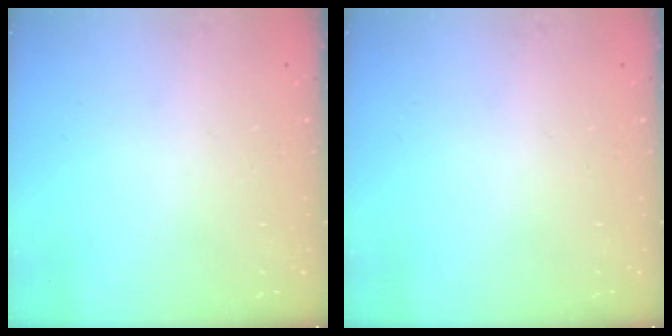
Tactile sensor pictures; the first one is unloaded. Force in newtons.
{"total": 0.0}